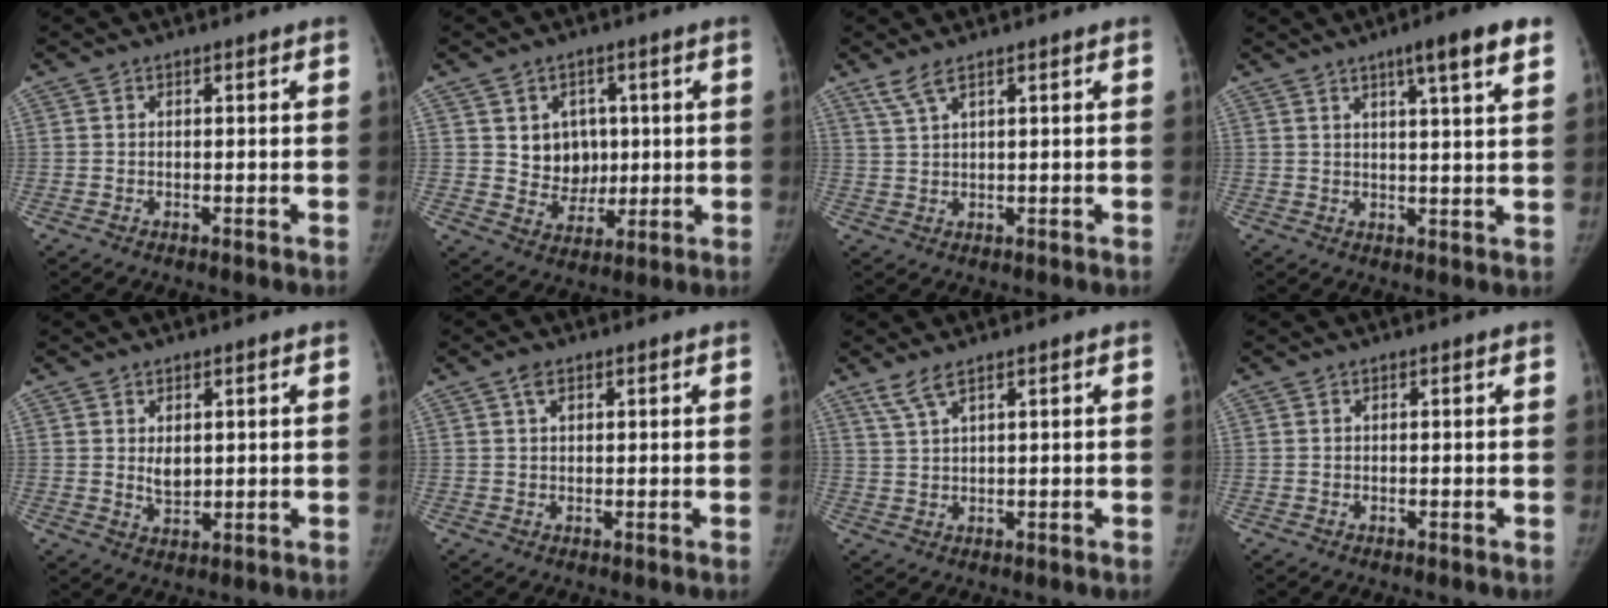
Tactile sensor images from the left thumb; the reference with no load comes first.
{"total": 8.0, "force": [1.7, 7.0, 3.5], "torque": [-0.008, -0.009, 0.036]}
{"total": 3.1, "force": [2.2, 0.4, 2.1], "torque": [-0.055, 0.002, 0.054]}
{"total": 8.9, "force": [5.2, 0.8, 7.2], "torque": [-0.095, -0.017, 0.070]}
{"total": 3.5, "force": [0.8, 2.4, 2.4], "torque": [-0.023, -0.011, 0.019]}
{"total": 2.0, "force": [1.1, 1.2, 1.3], "torque": [-0.019, 0.002, 0.019]}
{"total": 3.3, "force": [2.4, 0.5, 2.2], "torque": [-0.056, 0.000, 0.058]}
{"total": 0.0}